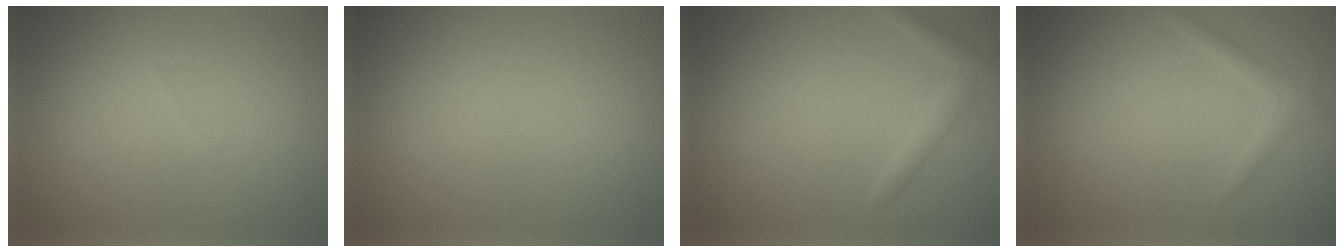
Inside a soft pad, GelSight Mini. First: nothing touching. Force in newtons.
{"total": 0.0}
{"total": 1.4, "press": 1.4, "slide": 0.0}
{"total": 1.1, "press": 1.1, "slide": 0.1}